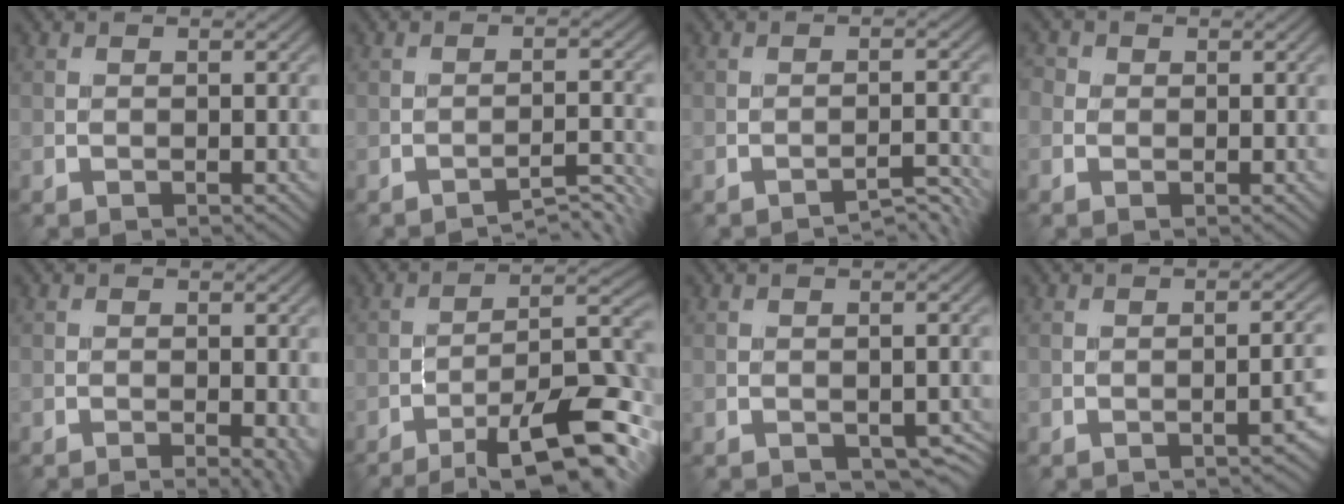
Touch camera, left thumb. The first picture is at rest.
{"total": 3.8, "force": [-3.3, 0.3, 1.8], "torque": [-0.025, 0.013, -0.054]}
{"total": 3.0, "force": [-2.7, 0.3, 1.3], "torque": [-0.012, 0.010, -0.046]}
{"total": 1.4, "force": [0.1, 1.3, 0.4], "torque": [-0.007, 0.002, -0.009]}
{"total": 2.8, "force": [-1.1, 0.5, 2.5], "torque": [-0.030, 0.001, -0.016]}
{"total": 14.8, "force": [-9.5, 3.4, 10.8], "torque": [-0.164, 0.011, -0.150]}
{"total": 3.3, "force": [-1.6, 1.9, 2.2], "torque": [-0.031, -0.011, -0.008]}
{"total": 3.6, "force": [-1.4, 1.0, 3.1], "torque": [-0.033, 0.007, -0.019]}